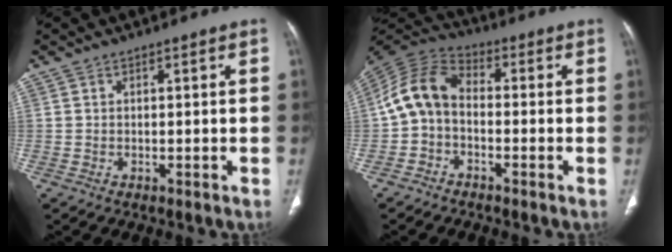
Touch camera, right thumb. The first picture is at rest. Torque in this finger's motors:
{"motor_torque": [-0.18, 0.80, 0.96, -0.64, 0.21]}